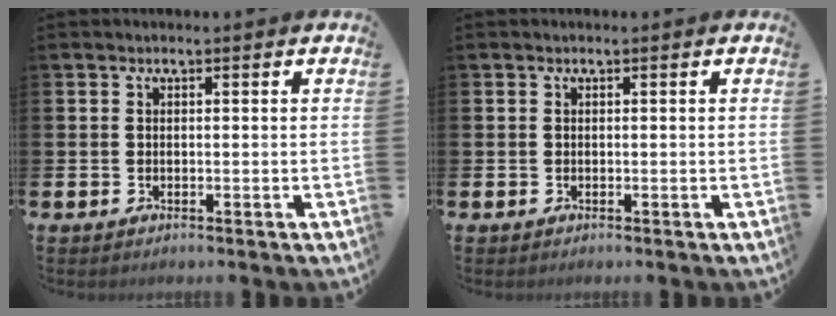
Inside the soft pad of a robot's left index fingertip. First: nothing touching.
{"total": 0.0}